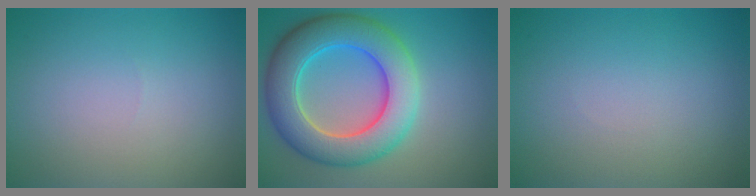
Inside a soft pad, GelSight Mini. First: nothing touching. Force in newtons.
{"total": 9.0, "press": 9.0, "slide": 0.4}
{"total": 0.0}